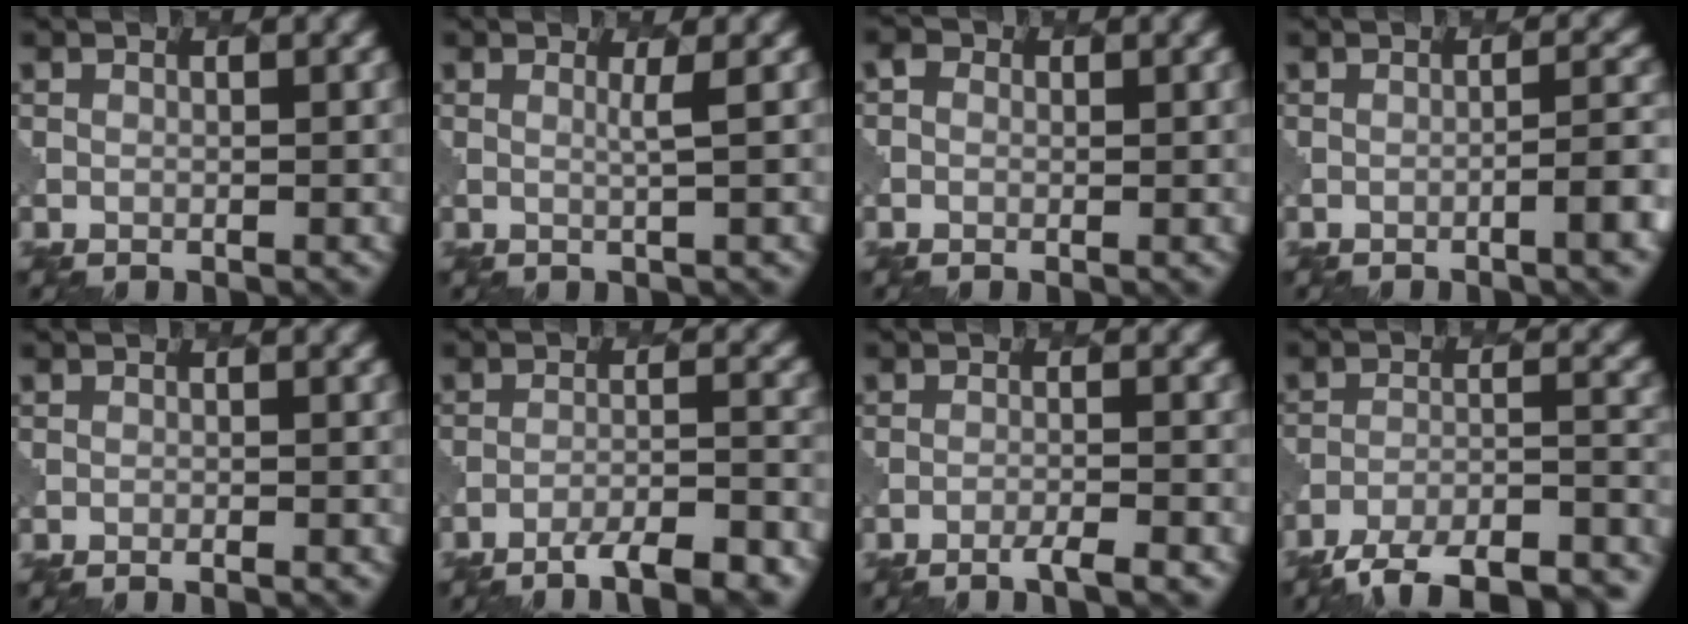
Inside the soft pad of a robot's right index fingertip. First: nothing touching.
{"total": 1.3, "force": [0.8, 0.3, 1.0], "torque": [-0.013, 0.001, 0.011]}
{"total": 0.9, "force": [0.0, 0.9, 0.2], "torque": [-0.004, 0.005, 0.000]}
{"total": 3.9, "force": [-1.5, 0.9, 3.5], "torque": [-0.036, 0.013, -0.026]}
{"total": 0.8, "force": [-0.7, 0.2, 0.5], "torque": [0.005, 0.001, -0.011]}
{"total": 6.7, "force": [-5.3, 1.2, 4.0], "torque": [-0.057, 0.002, -0.074]}
{"total": 2.4, "force": [-1.8, 0.2, 1.6], "torque": [-0.018, 0.004, -0.038]}
{"total": 14.0, "force": [-12.5, 3.7, 5.1], "torque": [-0.070, -0.011, -0.160]}